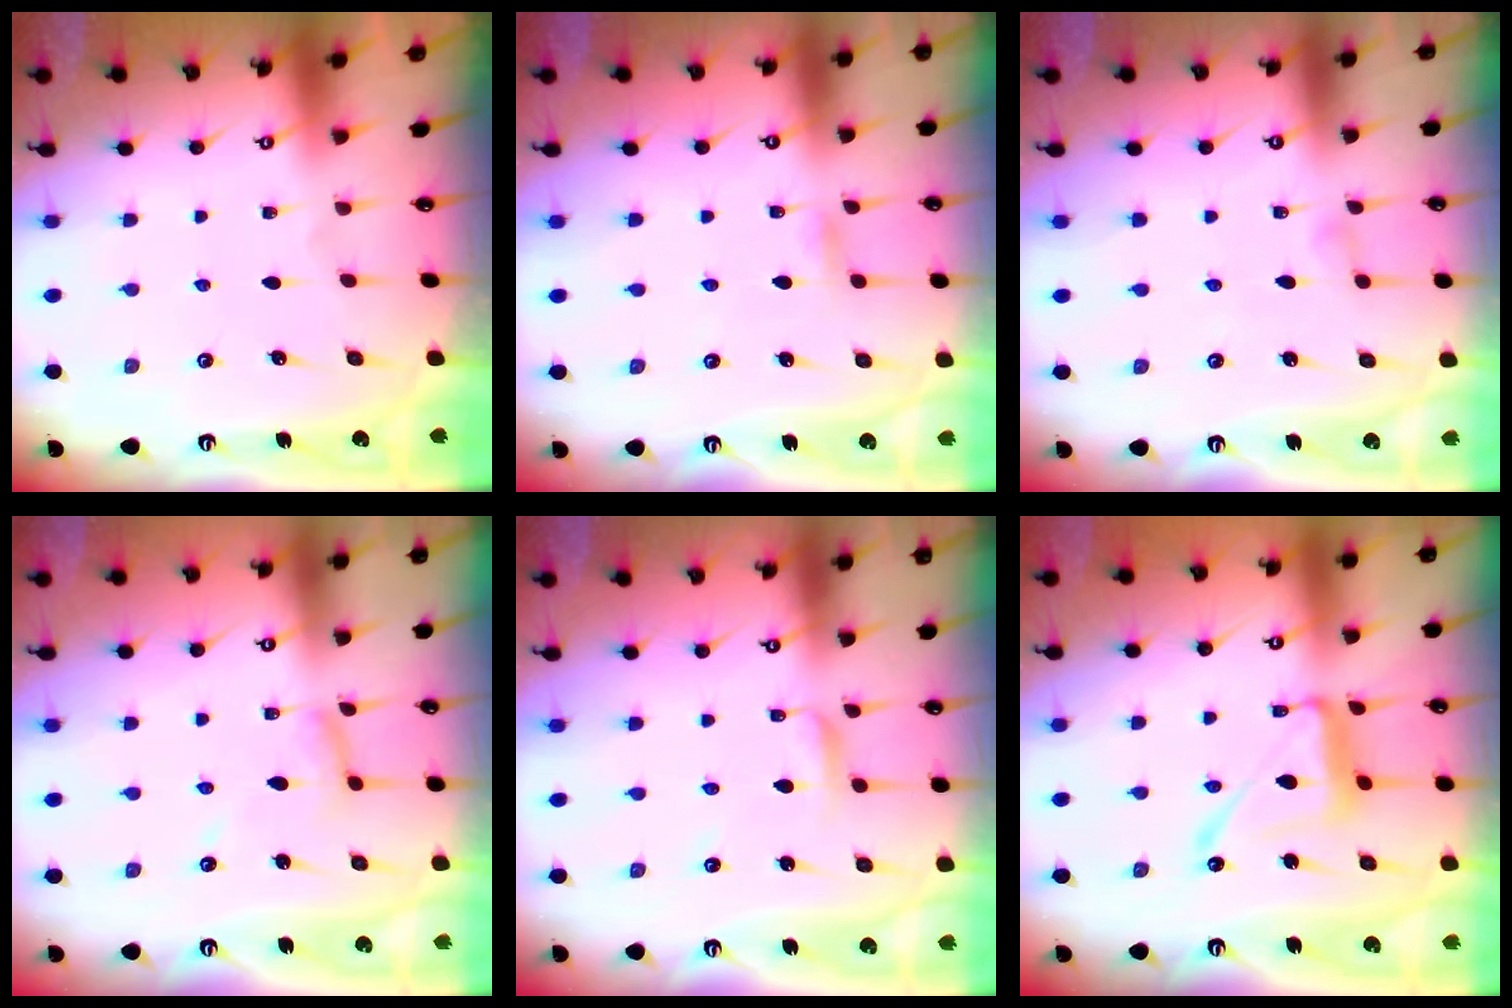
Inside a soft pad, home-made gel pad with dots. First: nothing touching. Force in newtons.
{"total": 2.7, "press": 2.7, "slide": 0.2}
{"total": 2.5, "press": 2.4, "slide": 0.3}
{"total": 6.7, "press": 6.7, "slide": 0.4}
{"total": 2.9, "press": 2.8, "slide": 0.3}
{"total": 14.3, "press": 14.3, "slide": 1.1}